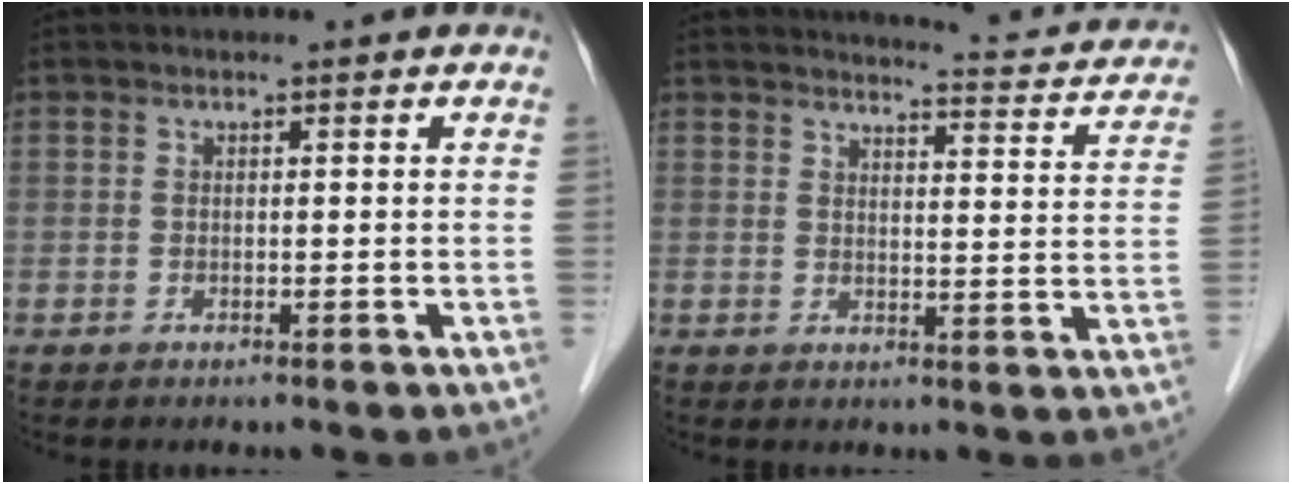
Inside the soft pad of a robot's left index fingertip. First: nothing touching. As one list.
[{"total": 12.2, "force": [11.8, 1.3, 2.8], "torque": [-0.025, -0.034, 0.115]}]